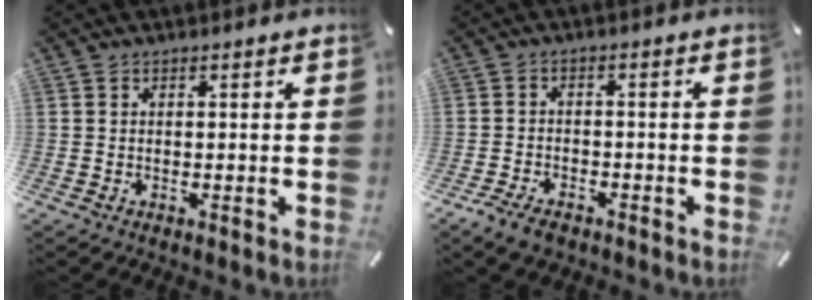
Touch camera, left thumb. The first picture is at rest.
{"total": 4.1, "force": [-3.1, 2.1, 1.7], "torque": [-0.039, 0.015, -0.061]}